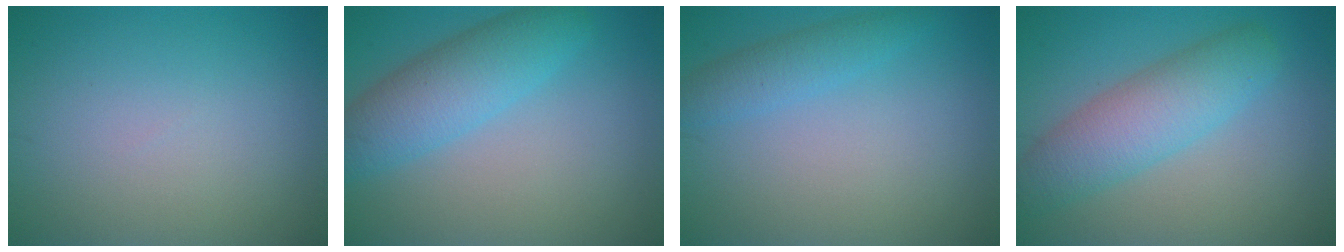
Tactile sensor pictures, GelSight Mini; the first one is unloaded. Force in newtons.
{"total": 5.3, "press": 5.3, "slide": 0.2}
{"total": 2.2, "press": 2.2, "slide": 0.2}
{"total": 5.7, "press": 5.7, "slide": 0.1}